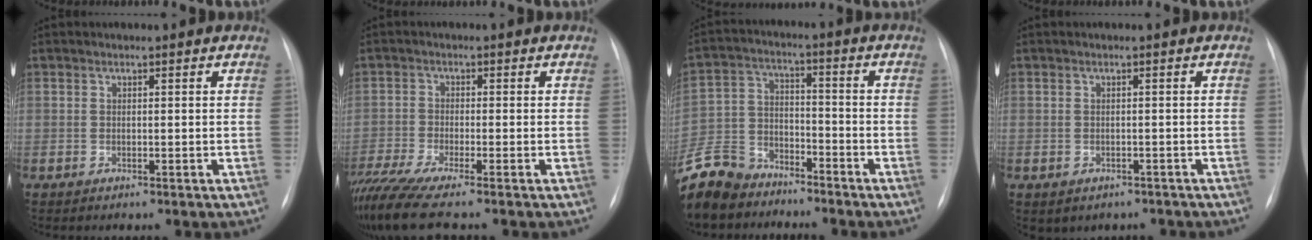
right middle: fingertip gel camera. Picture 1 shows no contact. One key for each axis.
{"total": 8.4, "fx": -6.8, "fy": -0.4, "fz": 4.9, "tx": -0.094, "ty": -0.026, "tz": -0.123}
{"total": 13.3, "fx": -11.4, "fy": 5.9, "fz": 3.4, "tx": -0.087, "ty": 0.004, "tz": -0.214}
{"total": 4.6, "fx": -3.4, "fy": 3.0, "fz": 1.0, "tx": -0.009, "ty": 0.014, "tz": -0.036}